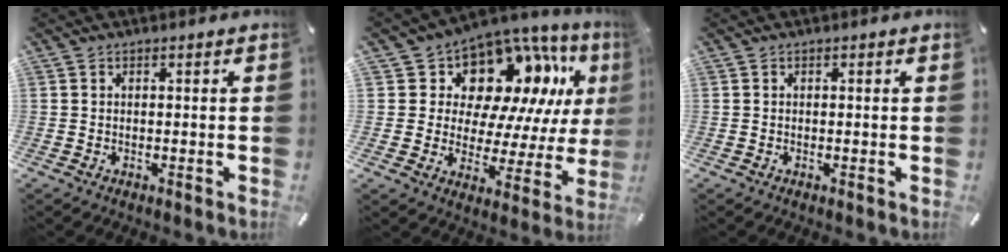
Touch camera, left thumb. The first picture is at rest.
{"total": 13.3, "force": [7.1, 9.3, 6.2], "torque": [-0.096, -0.071, 0.128]}
{"total": 0.0}